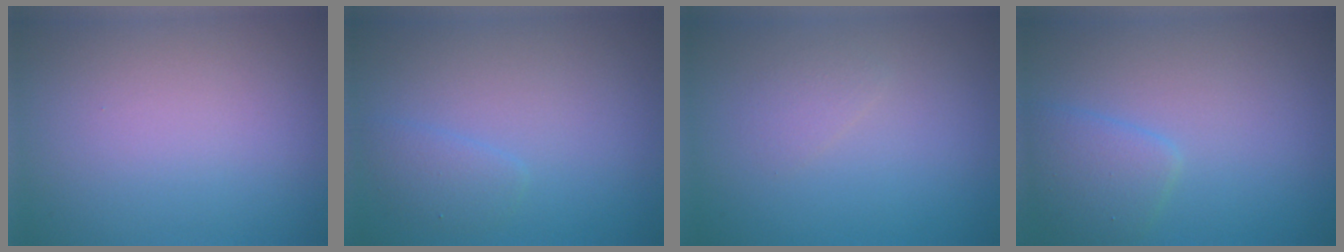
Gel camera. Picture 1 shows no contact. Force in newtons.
{"total": 1.4, "press": 1.4, "slide": 0.1}
{"total": 0.9, "press": 0.9, "slide": 0.0}
{"total": 2.4, "press": 2.4, "slide": 0.0}